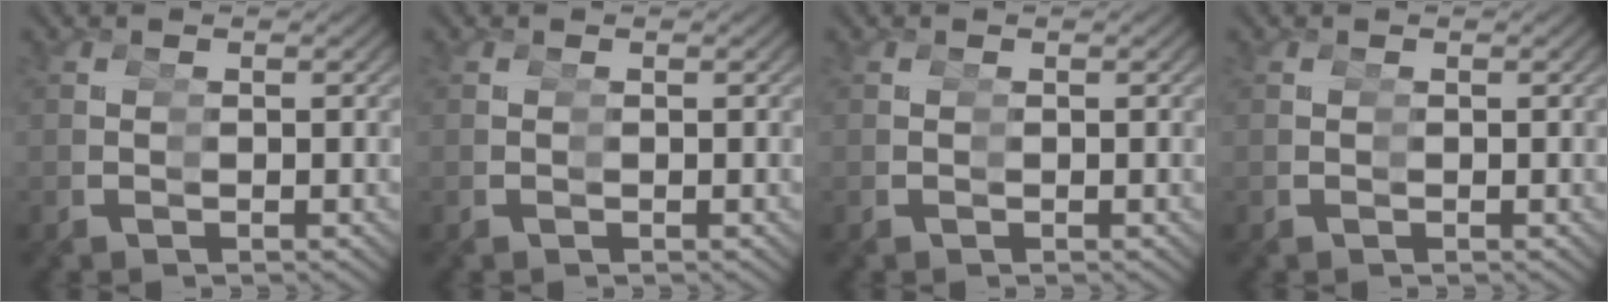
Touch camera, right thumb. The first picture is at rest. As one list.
[{"total": 0.0}, {"total": 0.0}, {"total": 0.0}]